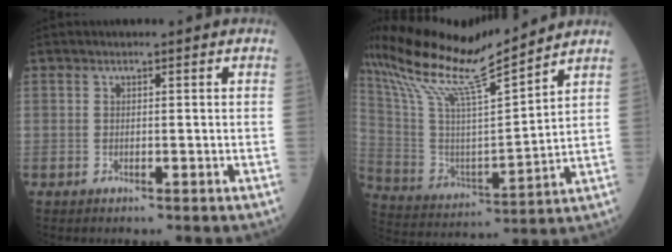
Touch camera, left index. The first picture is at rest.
{"total": 18.0, "force": [15.5, 0.1, 9.2], "torque": [-0.188, 0.011, 0.284]}